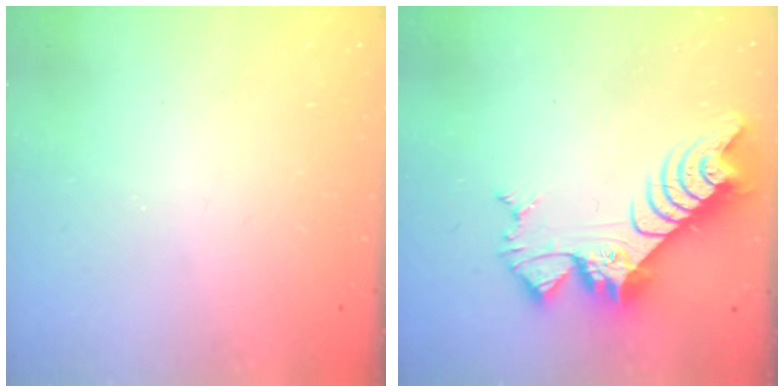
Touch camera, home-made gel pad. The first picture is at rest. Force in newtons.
{"total": 10.6, "press": 10.6, "slide": 0.9}